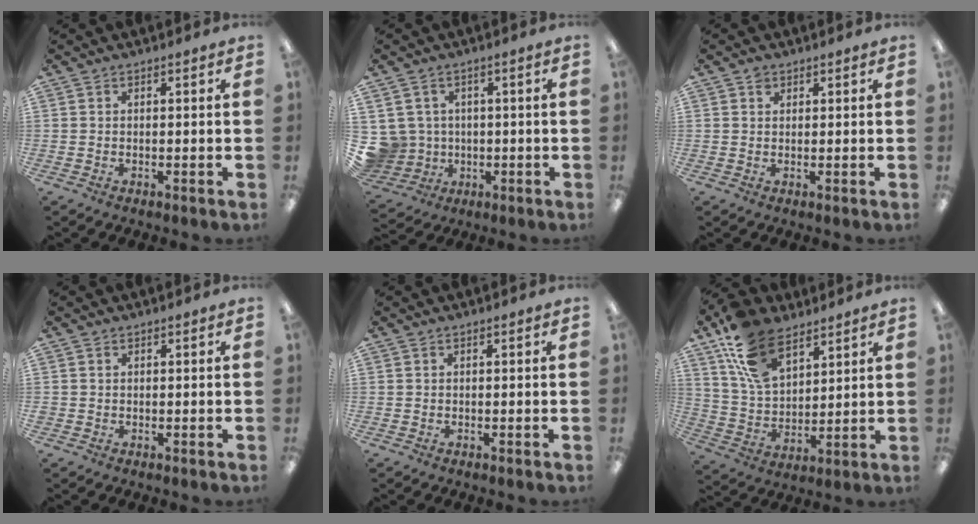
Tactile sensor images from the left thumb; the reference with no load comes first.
{"total": 7.1, "force": [0.8, 7.0, 0.9], "torque": [-0.053, -0.003, 0.025]}
{"total": 1.5, "force": [1.0, 1.0, 0.5], "torque": [-0.011, 0.001, 0.019]}
{"total": 0.6, "force": [0.1, 0.6, 0.0], "torque": [0.002, 0.005, 0.001]}
{"total": 0.0}
{"total": 15.7, "force": [9.6, 8.9, 8.6], "torque": [-0.174, -0.026, 0.188]}